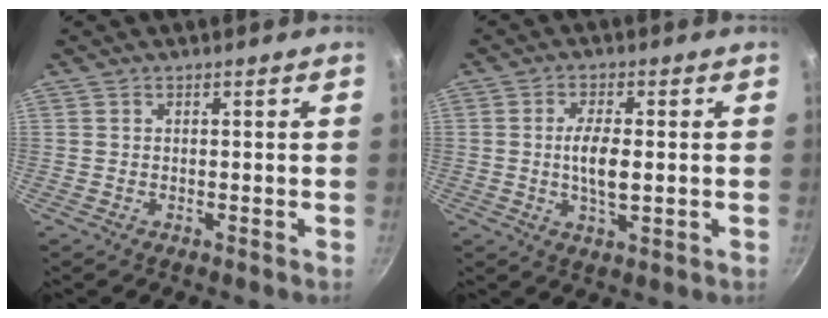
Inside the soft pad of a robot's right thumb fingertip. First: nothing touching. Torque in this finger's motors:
{"motor_torque": [2.44, 2.20, 1.68, -1.09, 0.71]}